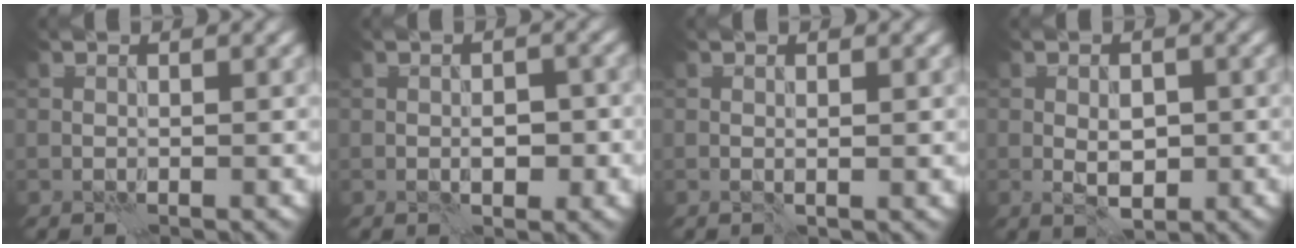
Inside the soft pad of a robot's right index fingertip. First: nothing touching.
{"total": 2.6, "force": [-0.6, 1.3, 2.2], "torque": [-0.027, 0.002, -0.008]}
{"total": 0.7, "force": [0.1, 0.2, 0.7], "torque": [-0.012, -0.001, 0.000]}
{"total": 2.7, "force": [-0.3, 1.5, 2.2], "torque": [-0.032, 0.000, -0.004]}